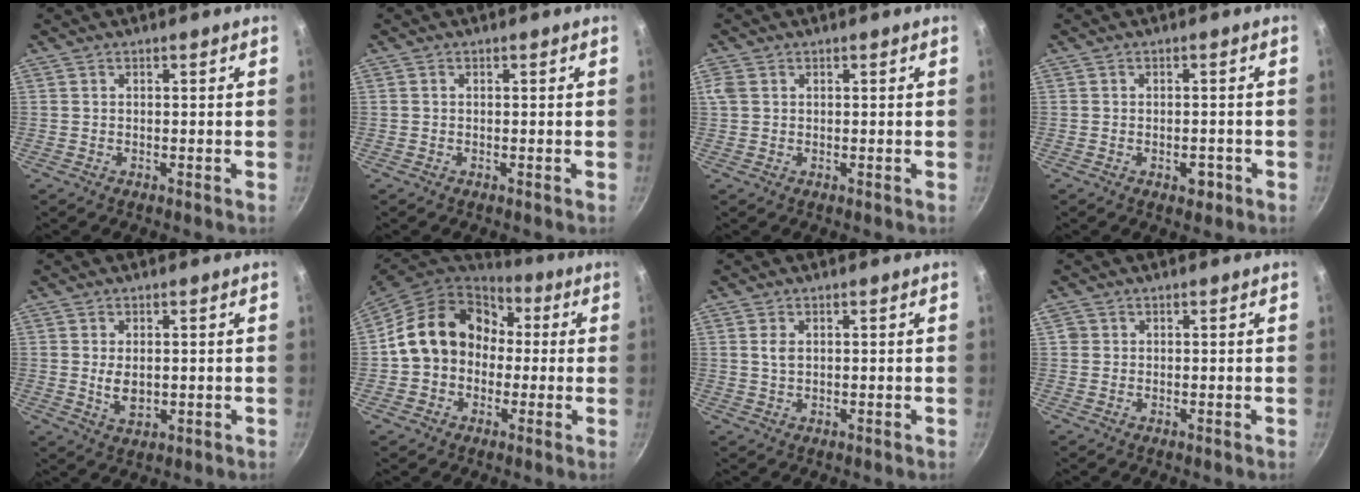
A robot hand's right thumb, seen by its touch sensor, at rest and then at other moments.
{"total": 0.0}
{"total": 2.2, "force": [0.7, 1.6, 1.4], "torque": [-0.029, 0.003, 0.015]}
{"total": 2.8, "force": [-1.3, 1.7, 1.9], "torque": [-0.014, 0.013, -0.015]}
{"total": 4.6, "force": [0.2, 2.8, 3.6], "torque": [-0.059, -0.010, 0.009]}
{"total": 16.9, "force": [1.1, 14.0, 9.4], "torque": [-0.122, 0.048, 0.007]}
{"total": 2.1, "force": [0.6, 1.3, 1.6], "torque": [-0.030, -0.003, 0.011]}
{"total": 1.2, "force": [0.3, 1.1, 0.4], "torque": [-0.005, 0.002, 0.001]}